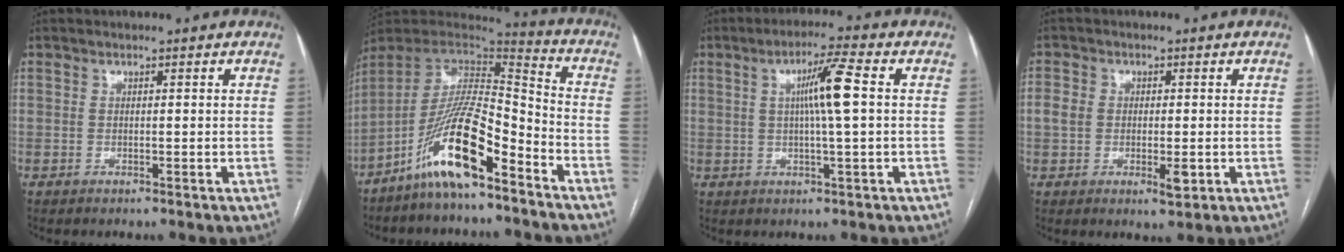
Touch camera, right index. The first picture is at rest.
{"total": 15.5, "force": [-9.6, 2.3, 11.9], "torque": [-0.231, 0.004, -0.174]}
{"total": 7.3, "force": [1.1, -0.4, 7.2], "torque": [-0.125, 0.005, 0.017]}
{"total": 4.8, "force": [-0.6, 2.9, 3.8], "torque": [-0.065, 0.003, -0.007]}